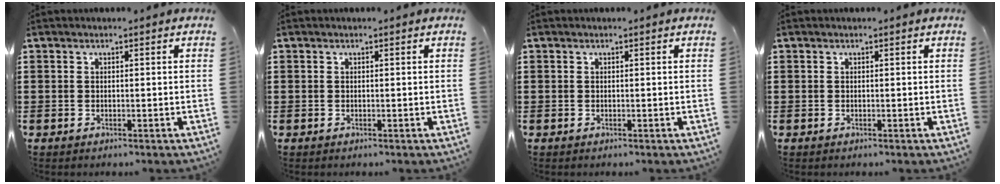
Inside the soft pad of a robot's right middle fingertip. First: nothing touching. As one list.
[{"total": 0.0}, {"total": 0.0}, {"total": 0.0}]